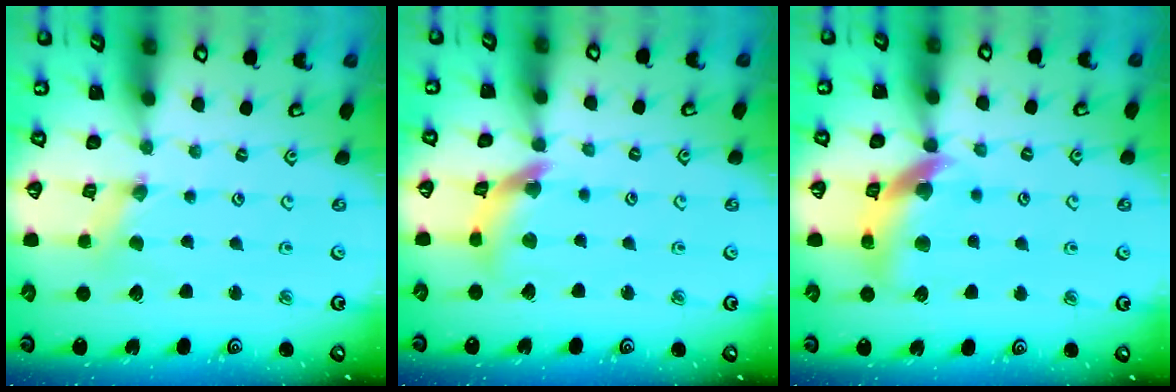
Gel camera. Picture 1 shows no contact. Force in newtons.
{"total": 10.1, "press": 10.1, "slide": 1.1}
{"total": 13.2, "press": 13.1, "slide": 1.8}